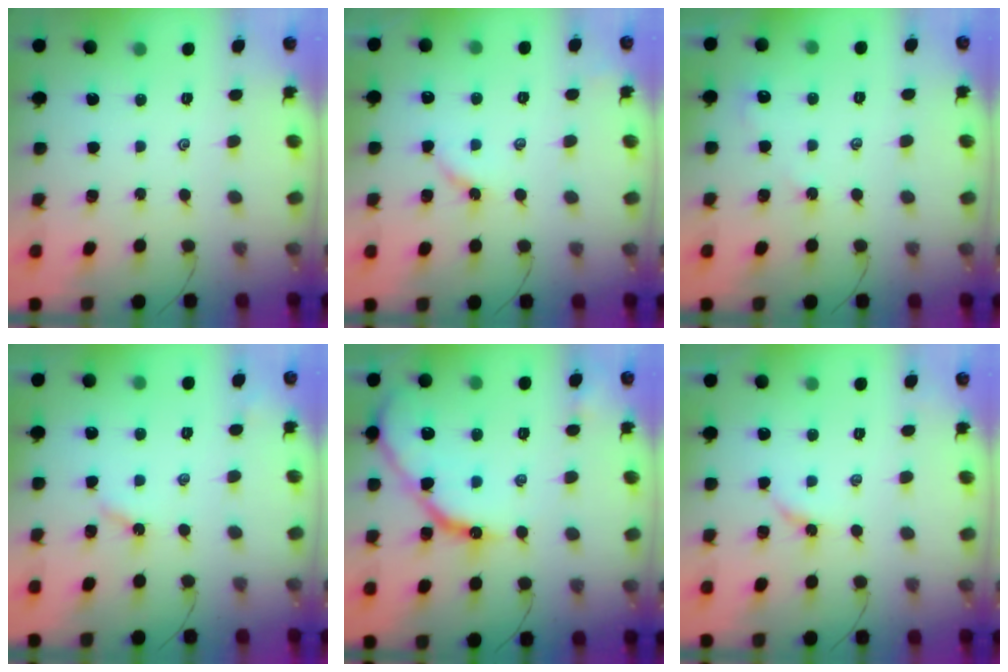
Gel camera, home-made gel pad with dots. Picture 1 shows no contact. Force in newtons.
{"total": 4.8, "press": 4.7, "slide": 0.3}
{"total": 1.9, "press": 1.8, "slide": 0.4}
{"total": 3.5, "press": 3.4, "slide": 0.4}
{"total": 13.5, "press": 13.4, "slide": 1.4}
{"total": 2.9, "press": 2.9, "slide": 0.3}